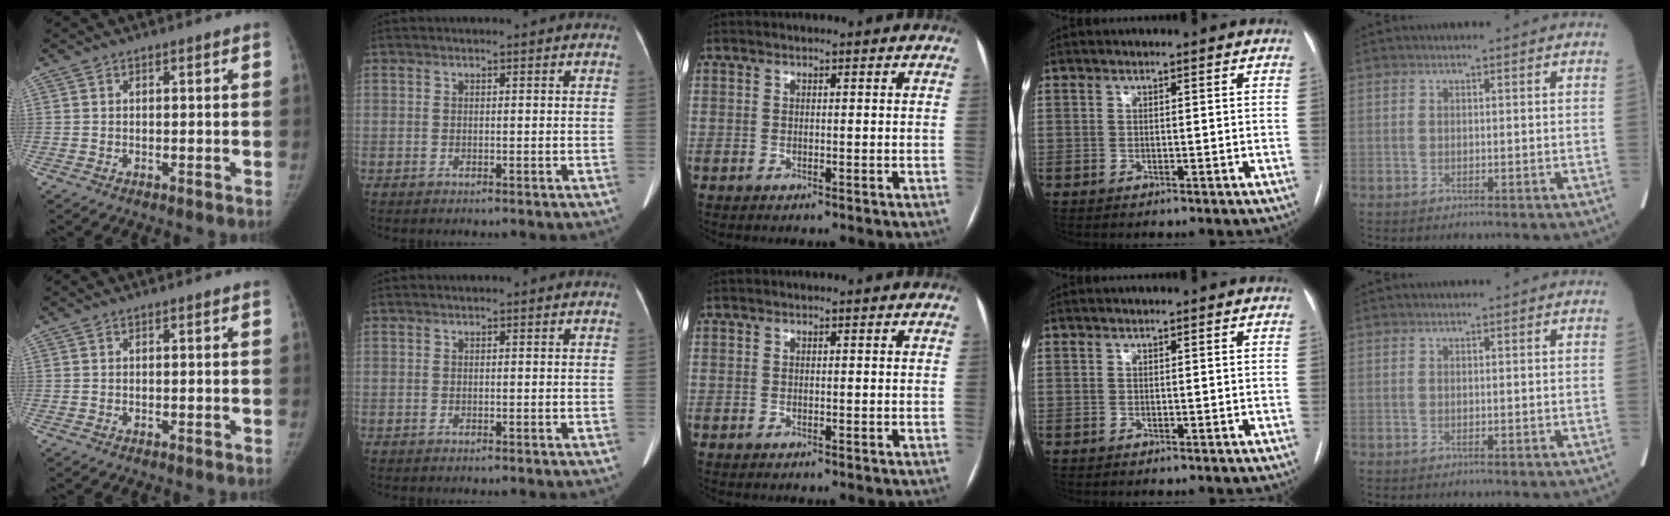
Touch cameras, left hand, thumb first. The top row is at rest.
{}